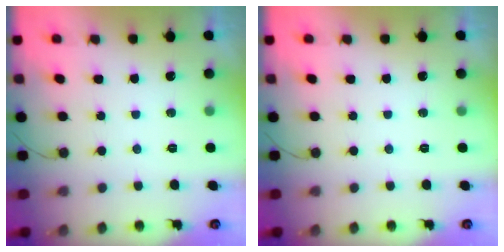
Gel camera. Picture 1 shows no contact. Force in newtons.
{"total": 0.0}